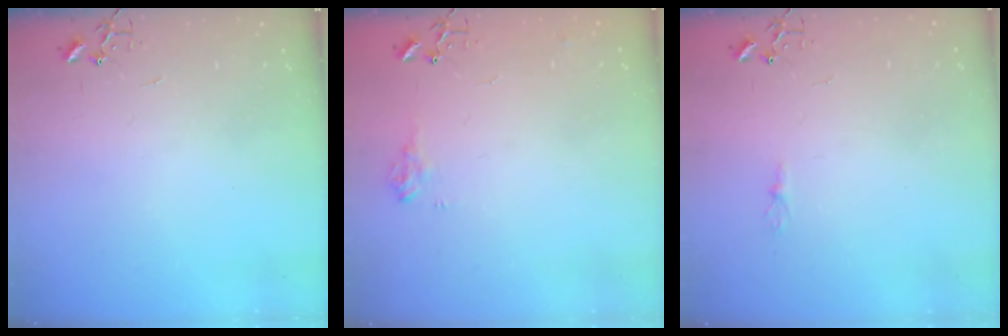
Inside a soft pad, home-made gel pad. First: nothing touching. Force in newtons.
{"total": 7.7, "press": 7.7, "slide": 0.3}
{"total": 4.1, "press": 4.1, "slide": 0.5}